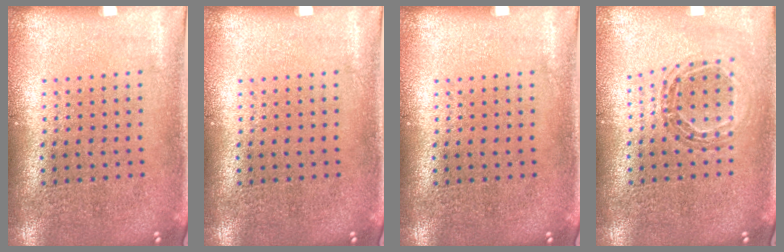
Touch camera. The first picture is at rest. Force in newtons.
{"total": 0.0}
{"total": 0.0}
{"total": 0.5, "press": 0.5, "slide": 0.0}